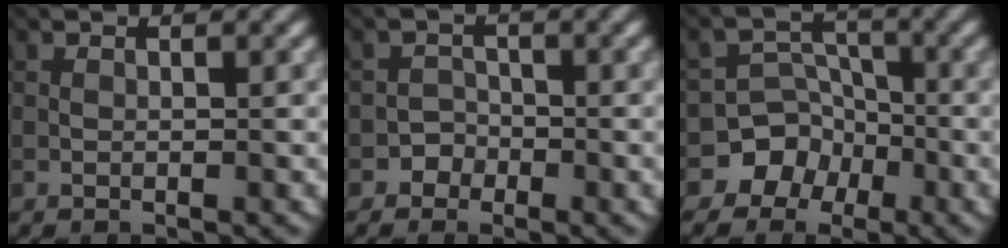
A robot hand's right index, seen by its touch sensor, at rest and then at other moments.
{"total": 1.5, "force": [-0.9, 1.2, -0.1], "torque": [0.014, 0.010, -0.016]}
{"total": 5.3, "force": [-3.0, 4.4, 0.0], "torque": [0.034, 0.010, -0.071]}